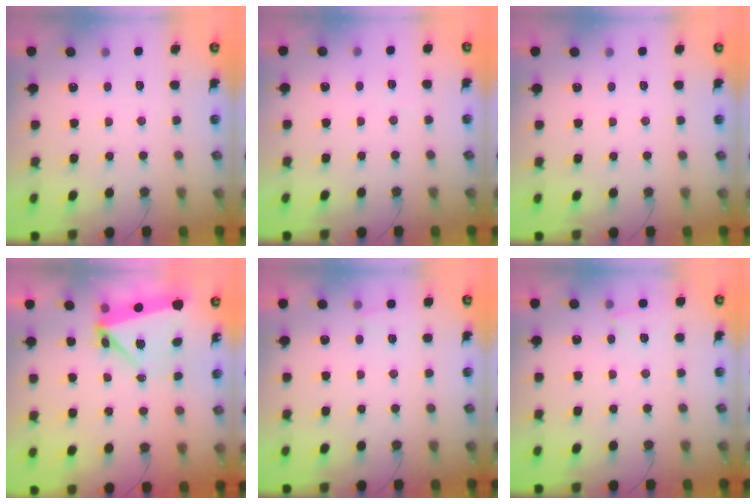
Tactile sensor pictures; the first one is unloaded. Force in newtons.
{"total": 3.3, "press": 3.3, "slide": 0.4}
{"total": 0.0}
{"total": 6.1, "press": 6.1, "slide": 0.6}
{"total": 1.7, "press": 1.6, "slide": 0.4}
{"total": 4.0, "press": 4.0, "slide": 0.3}